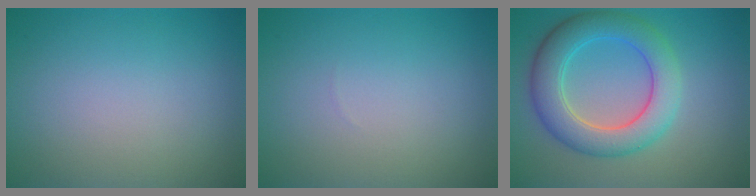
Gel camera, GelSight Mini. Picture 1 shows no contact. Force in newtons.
{"total": 0.0}
{"total": 6.4, "press": 6.4, "slide": 0.3}